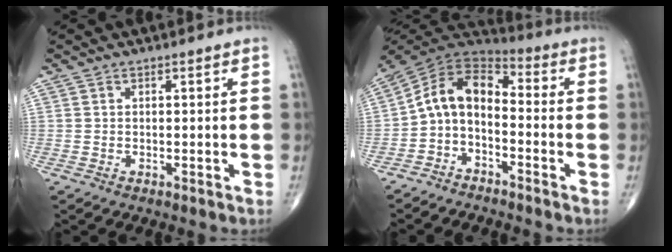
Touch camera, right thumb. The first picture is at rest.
{"total": 10.2, "force": [-2.6, 6.4, 7.5], "torque": [-0.120, 0.071, -0.063]}